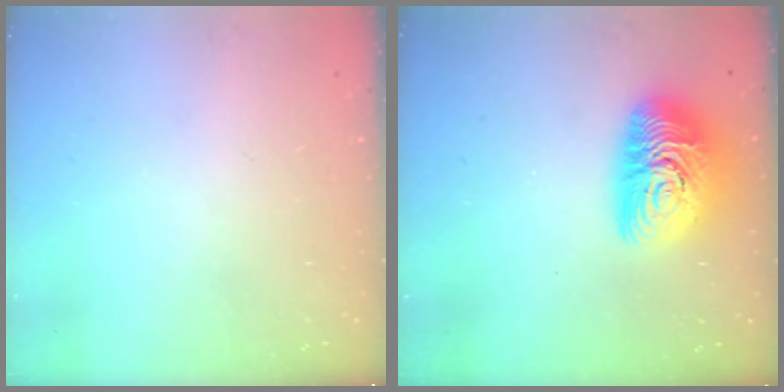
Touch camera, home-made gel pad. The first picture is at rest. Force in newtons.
{"total": 14.6, "press": 14.6, "slide": 0.9}